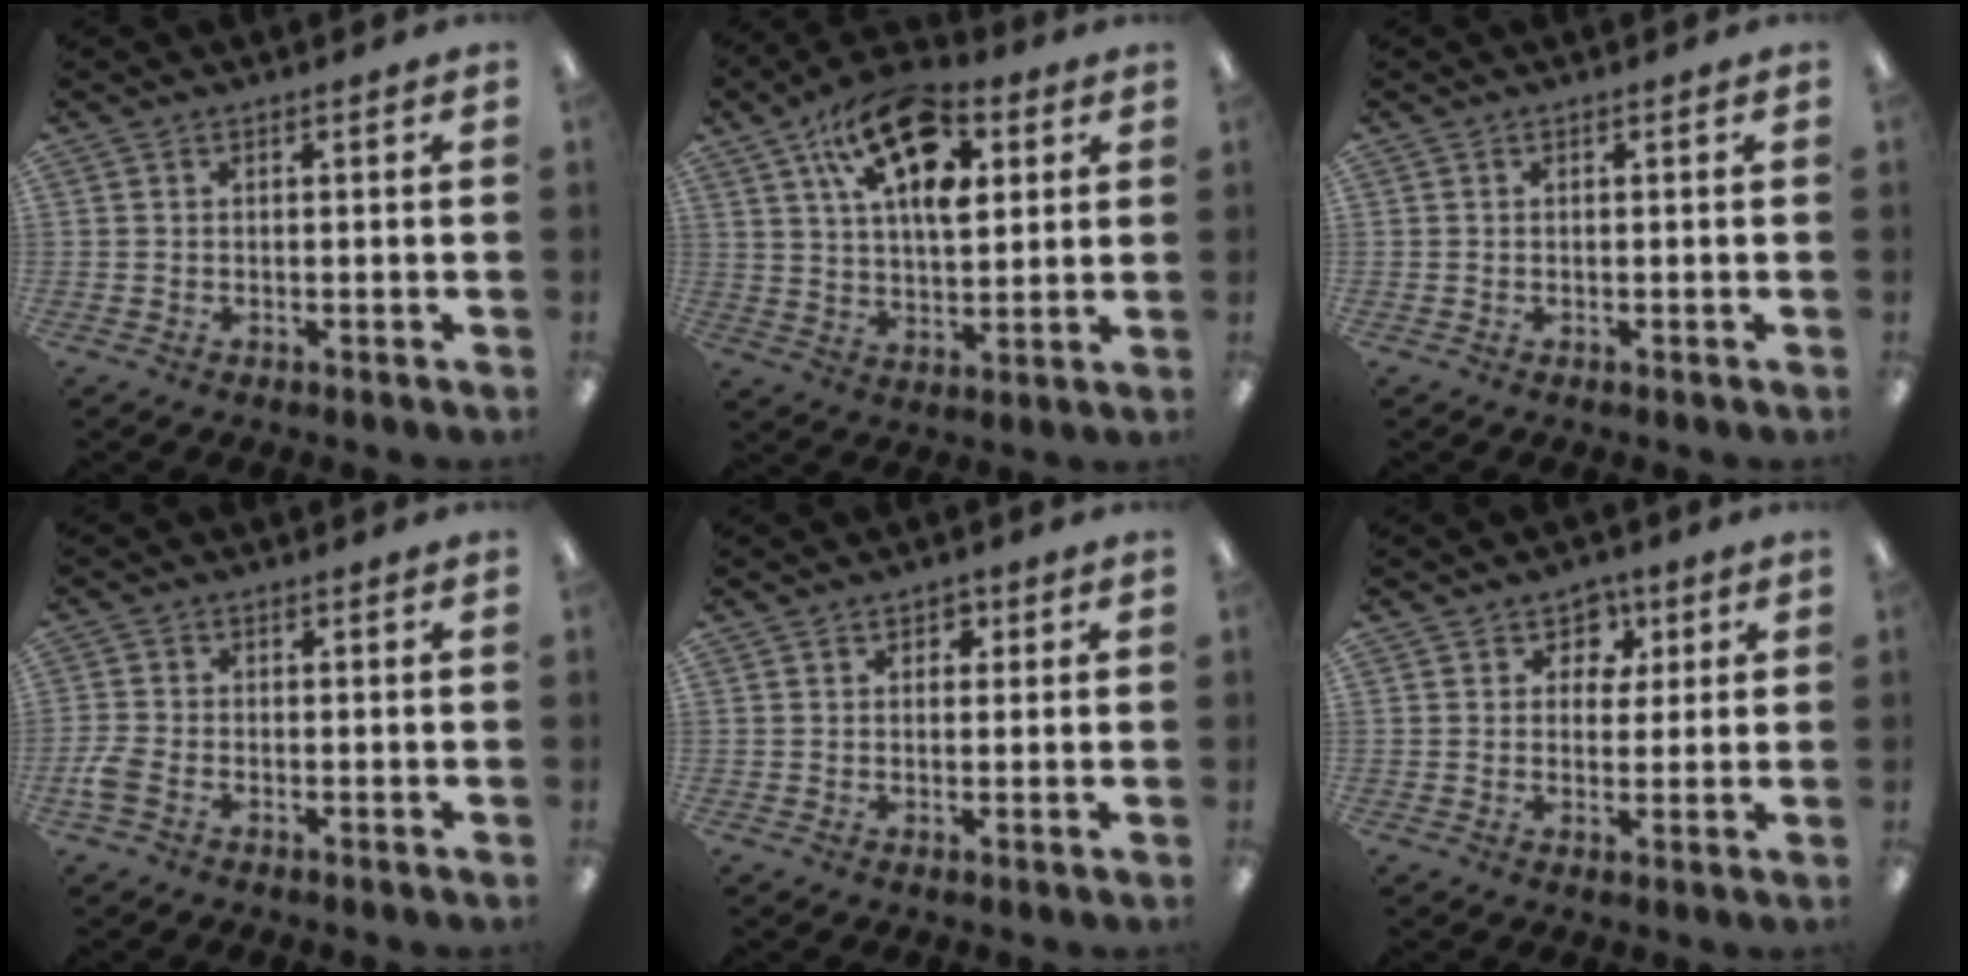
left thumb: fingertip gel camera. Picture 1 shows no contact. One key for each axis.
{"total": 17.7, "fx": 9.2, "fy": 9.1, "fz": 12.1, "tx": -0.189, "ty": -0.027, "tz": 0.158}
{"total": 0.0}
{"total": 3.6, "fx": -1.5, "fy": 2.2, "fz": 2.4, "tx": -0.049, "ty": 0.004, "tz": -0.029}
{"total": 2.5, "fx": 1.0, "fy": 1.8, "fz": 1.3, "tx": -0.012, "ty": -0.001, "tz": 0.013}
{"total": 5.8, "fx": 2.7, "fy": 4.7, "fz": 2.0, "tx": -0.015, "ty": -0.007, "tz": 0.042}